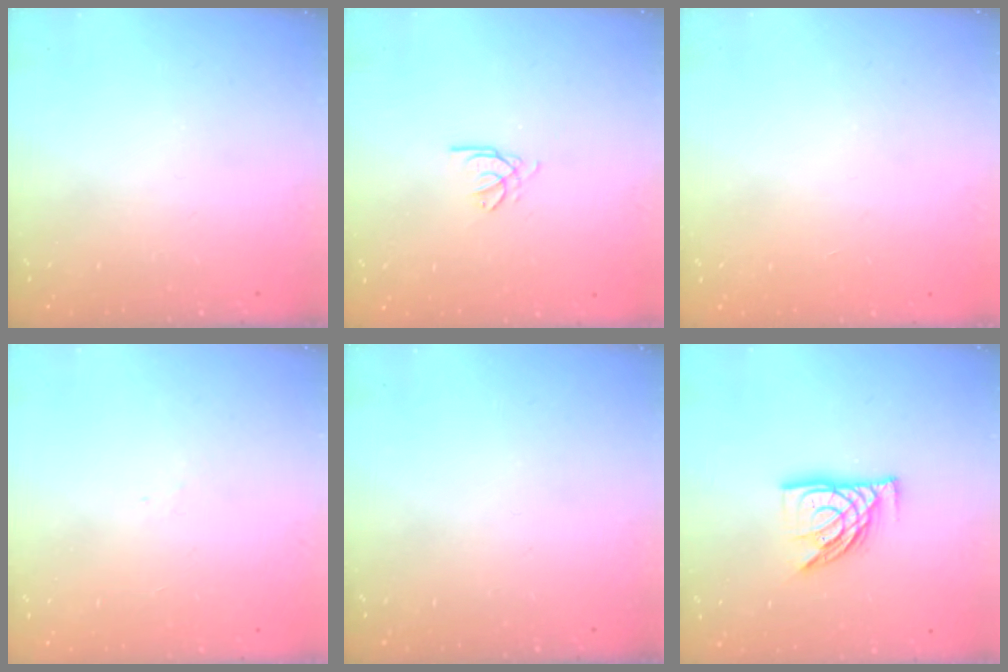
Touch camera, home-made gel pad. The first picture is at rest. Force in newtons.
{"total": 2.6, "press": 2.6, "slide": 0.3}
{"total": 1.0, "press": 0.9, "slide": 0.2}
{"total": 1.6, "press": 1.5, "slide": 0.4}
{"total": 0.0}
{"total": 11.3, "press": 11.2, "slide": 1.0}